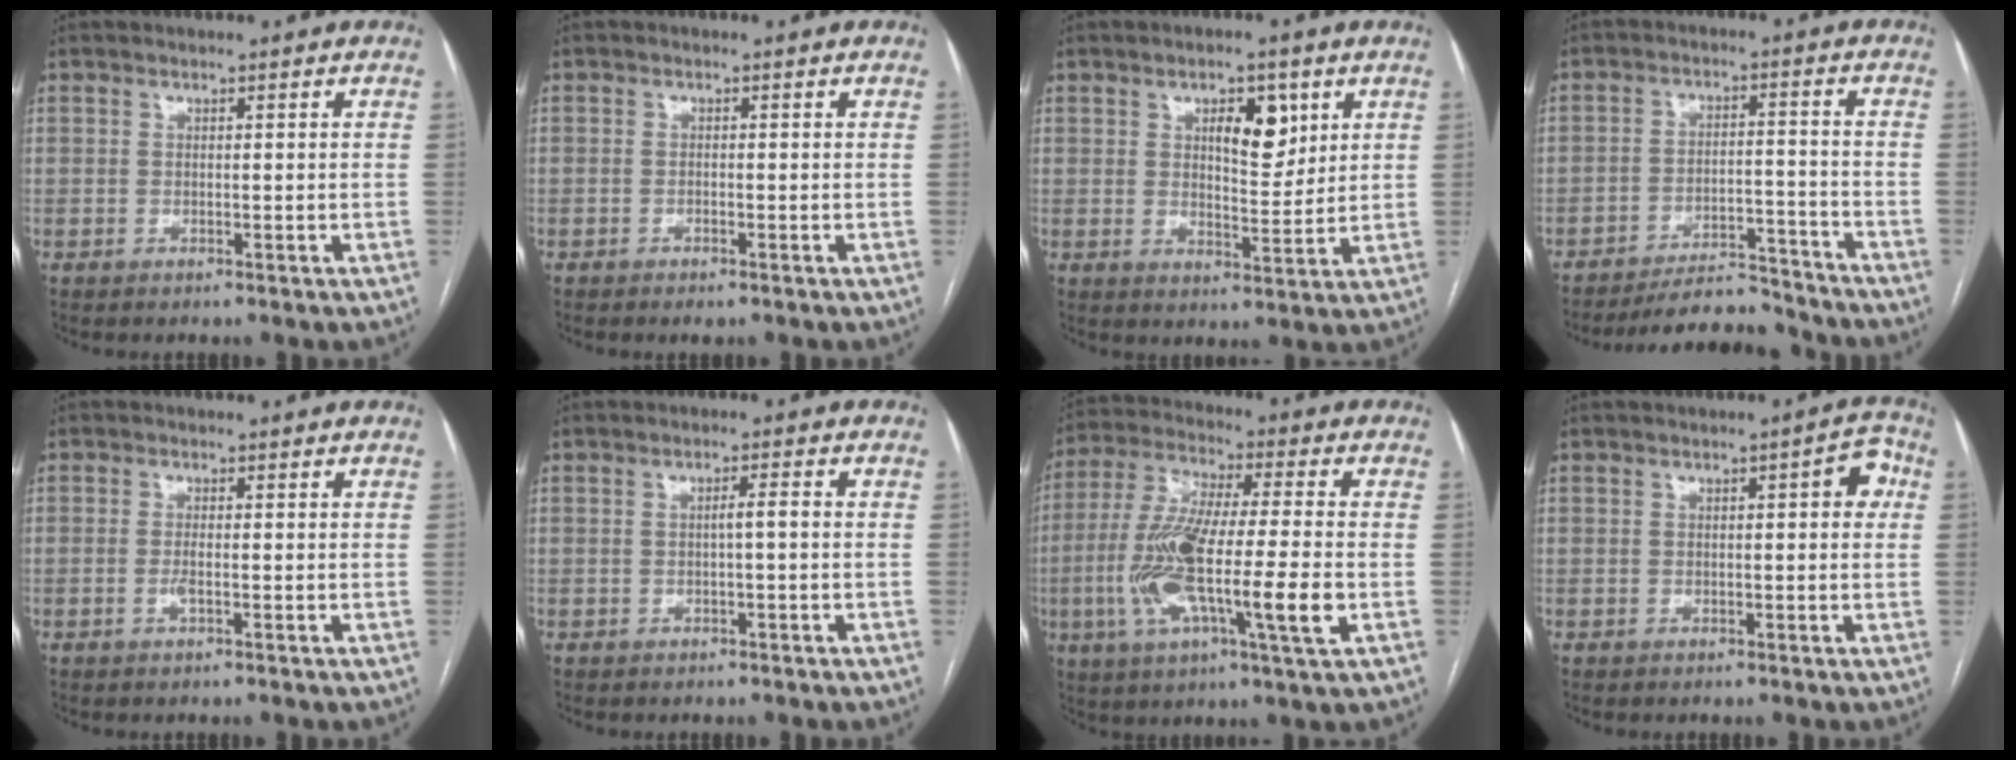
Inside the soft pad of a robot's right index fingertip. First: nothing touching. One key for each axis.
{"total": 1.2, "fx": -0.8, "fy": 0.3, "fz": 0.9, "tx": -0.013, "ty": -0.001, "tz": -0.010}
{"total": 6.8, "fx": 2.9, "fy": 2.8, "fz": 5.5, "tx": -0.084, "ty": 0.001, "tz": 0.047}
{"total": 10.4, "fx": -10.1, "fy": 1.9, "fz": 1.6, "tx": -0.015, "ty": 0.014, "tz": -0.157}
{"total": 1.2, "fx": -0.4, "fy": 0.1, "fz": 1.2, "tx": -0.025, "ty": -0.001, "tz": -0.008}
{"total": 1.7, "fx": -0.2, "fy": 0.0, "fz": 1.7, "tx": -0.026, "ty": 0.004, "tz": -0.003}
{"total": 17.3, "fx": -3.6, "fy": 1.6, "fz": 16.9, "tx": -0.331, "ty": -0.011, "tz": -0.068}
{"total": 3.6, "fx": 0.7, "fy": 1.0, "fz": 3.4, "tx": -0.033, "ty": 0.011, "tz": 0.002}